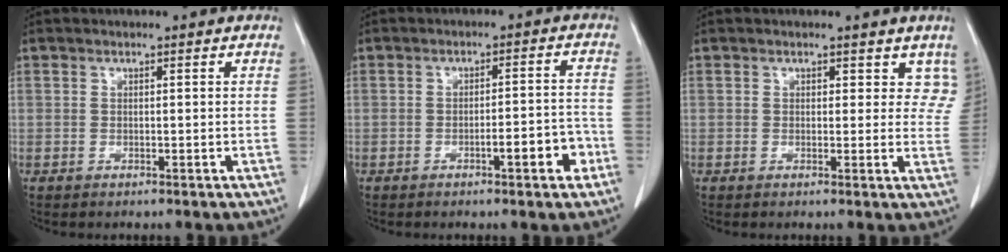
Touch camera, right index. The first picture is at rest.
{"total": 5.4, "force": [-2.7, 0.8, 4.6], "torque": [-0.060, 0.011, -0.036]}
{"total": 4.1, "force": [2.9, 2.6, 1.2], "torque": [0.017, -0.007, 0.020]}